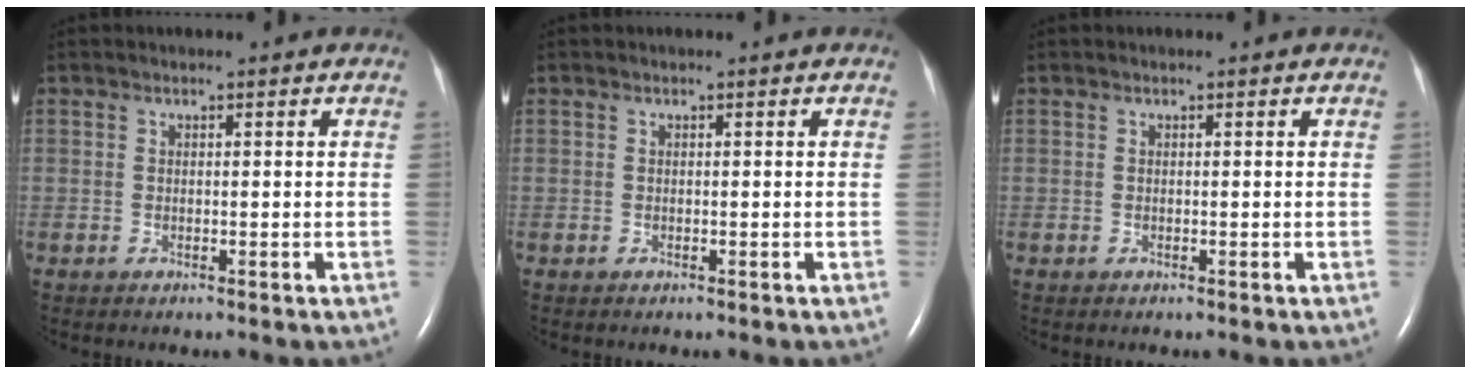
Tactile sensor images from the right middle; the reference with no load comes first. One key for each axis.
{"total": 0.0}
{"total": 0.0}